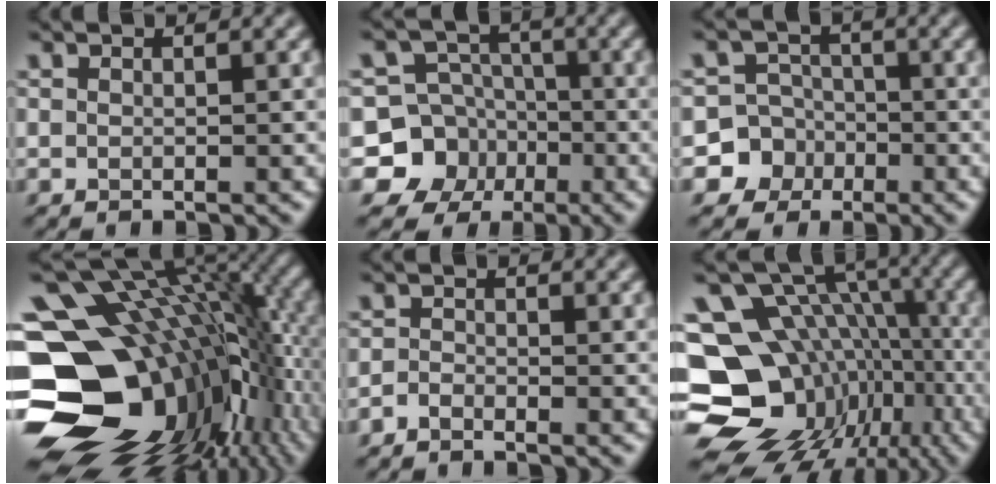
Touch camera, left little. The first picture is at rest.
{"total": 9.6, "force": [-3.9, 8.6, 1.7], "torque": [-0.032, -0.004, -0.091]}
{"total": 7.1, "force": [-3.1, 6.4, 0.5], "torque": [0.004, -0.006, -0.075]}
{"total": 20.0, "force": [-3.2, 14.0, 13.9], "torque": [-0.271, -0.039, -0.031]}
{"total": 1.2, "force": [-1.1, 0.2, 0.3], "torque": [-0.005, 0.002, -0.028]}
{"total": 17.5, "force": [-5.3, 13.8, 9.3], "torque": [-0.174, 0.003, -0.058]}